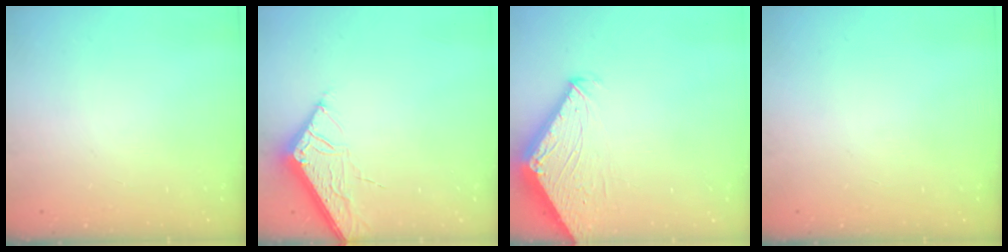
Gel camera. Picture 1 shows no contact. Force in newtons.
{"total": 5.7, "press": 5.7, "slide": 0.6}
{"total": 3.5, "press": 3.4, "slide": 0.4}
{"total": 0.0}